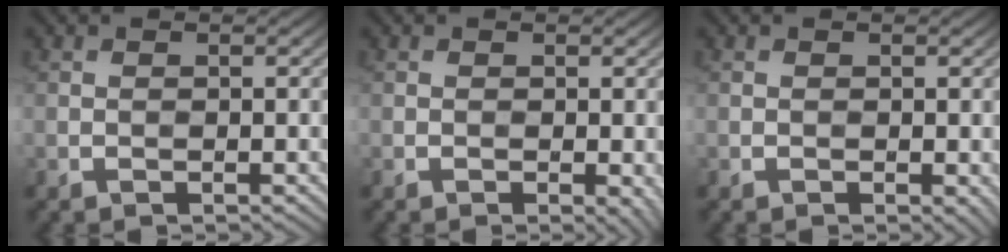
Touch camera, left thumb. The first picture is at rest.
{"total": 1.2, "force": [-0.2, 0.3, 1.2], "torque": [-0.016, -0.006, -0.004]}
{"total": 0.8, "force": [0.0, 0.3, 0.8], "torque": [-0.012, -0.007, 0.000]}